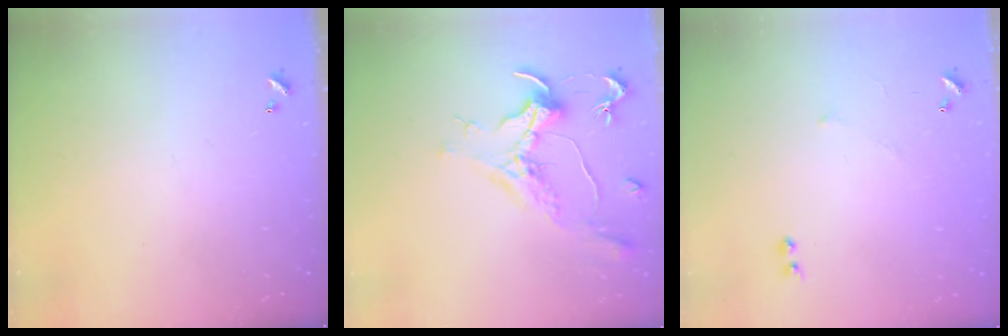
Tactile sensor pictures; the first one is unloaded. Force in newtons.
{"total": 1.5, "press": 1.3, "slide": 0.8}
{"total": 6.7, "press": 6.7, "slide": 0.7}